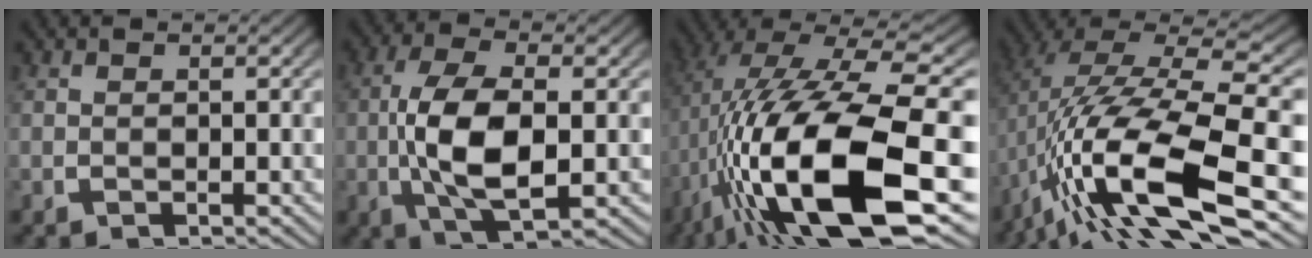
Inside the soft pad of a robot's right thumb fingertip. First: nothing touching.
{"total": 8.0, "force": [-0.2, 4.0, 7.0], "torque": [-0.154, -0.019, 0.005]}
{"total": 20.6, "force": [-2.8, 10.1, 17.7], "torque": [-0.363, -0.062, 0.005]}
{"total": 15.0, "force": [-2.2, 7.9, 12.6], "torque": [-0.279, -0.056, 0.002]}